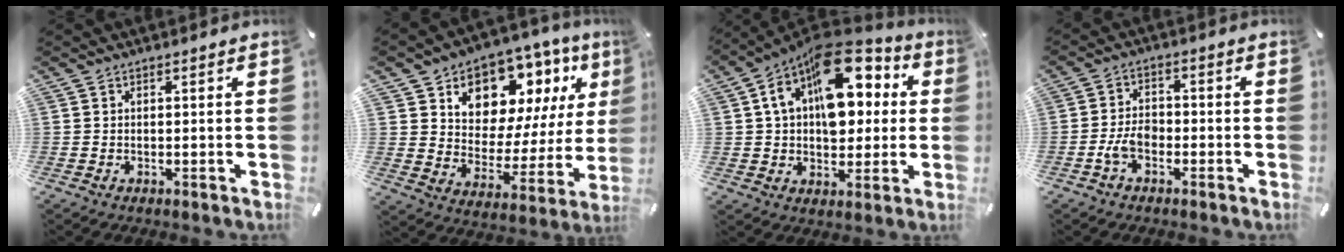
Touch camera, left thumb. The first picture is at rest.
{"total": 12.1, "force": [7.9, 8.5, 3.6], "torque": [-0.053, -0.083, 0.141]}
{"total": 19.3, "force": [7.3, 12.9, 12.3], "torque": [-0.206, -0.055, 0.128]}
{"total": 5.1, "force": [-2.6, 3.1, 3.1], "torque": [-0.059, 0.016, -0.049]}